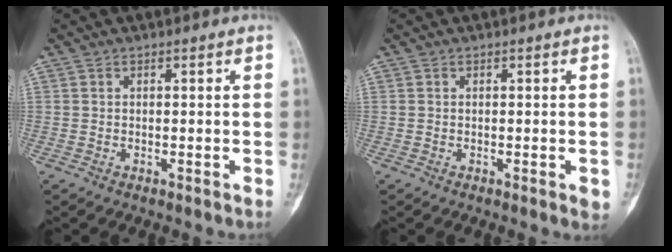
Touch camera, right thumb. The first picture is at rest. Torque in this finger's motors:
{"motor_torque": [0.70, 0.09, -0.15, 0.03, 0.05]}